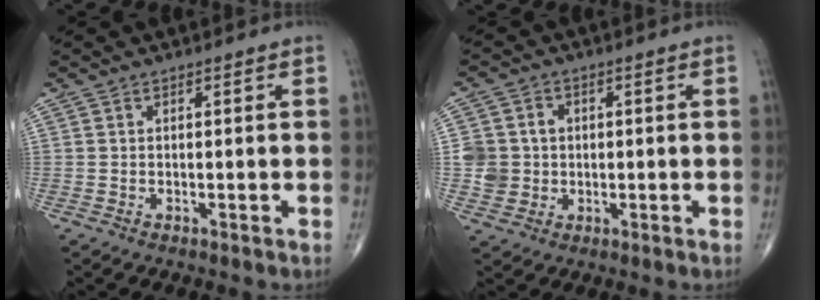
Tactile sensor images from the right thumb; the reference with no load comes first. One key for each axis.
{"total": 6.5, "fx": 0.0, "fy": 6.1, "fz": 2.1, "tx": -0.016, "ty": 0.006, "tz": 0.003}